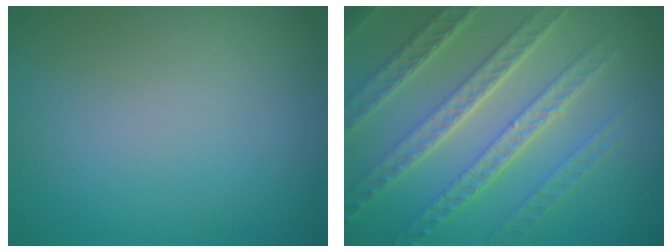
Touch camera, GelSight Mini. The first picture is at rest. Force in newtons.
{"total": 7.8, "press": 5.6, "slide": 5.4}